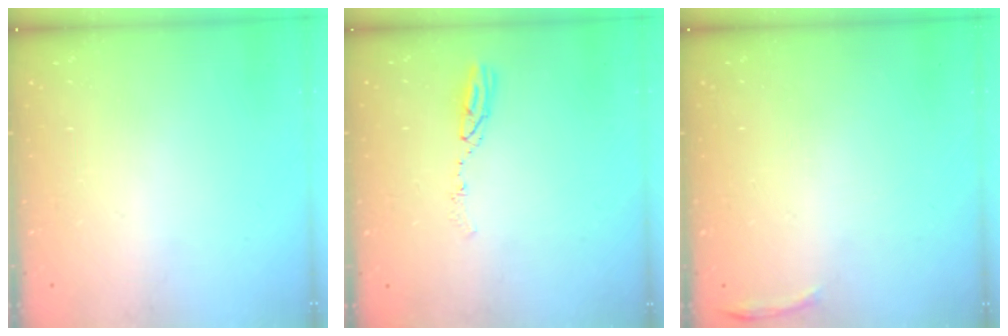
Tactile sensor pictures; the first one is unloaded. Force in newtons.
{"total": 5.2, "press": 5.1, "slide": 0.4}
{"total": 4.0, "press": 3.7, "slide": 1.6}